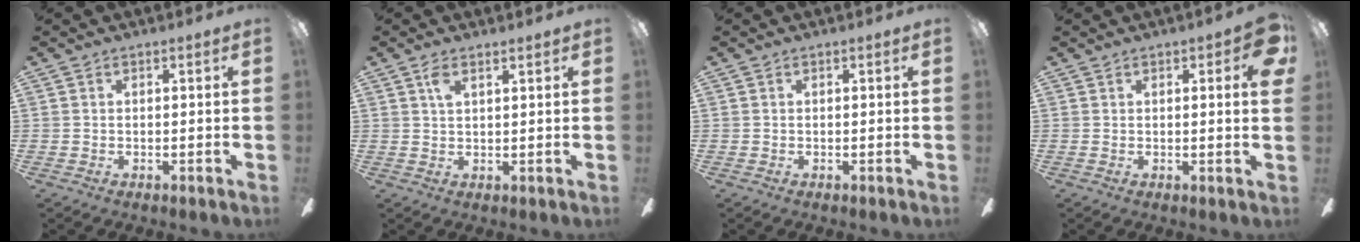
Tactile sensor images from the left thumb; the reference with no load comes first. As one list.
[{"total": 3.1, "force": [2.0, 1.0, 2.1], "torque": [-0.048, 0.003, 0.035]}, {"total": 0.0}, {"total": 4.6, "force": [1.7, 1.2, 4.1], "torque": [-0.049, -0.006, 0.022]}]